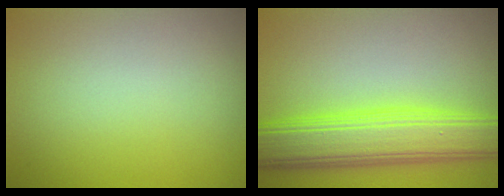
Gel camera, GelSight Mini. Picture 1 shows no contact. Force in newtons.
{"total": 8.1, "press": 8.1, "slide": 0.1}